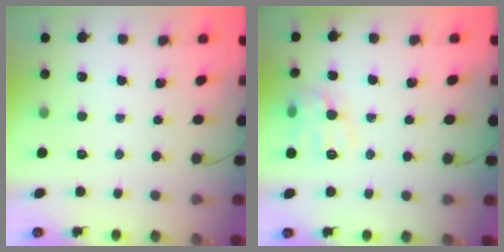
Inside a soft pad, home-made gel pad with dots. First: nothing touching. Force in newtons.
{"total": 9.4, "press": 9.4, "slide": 0.5}